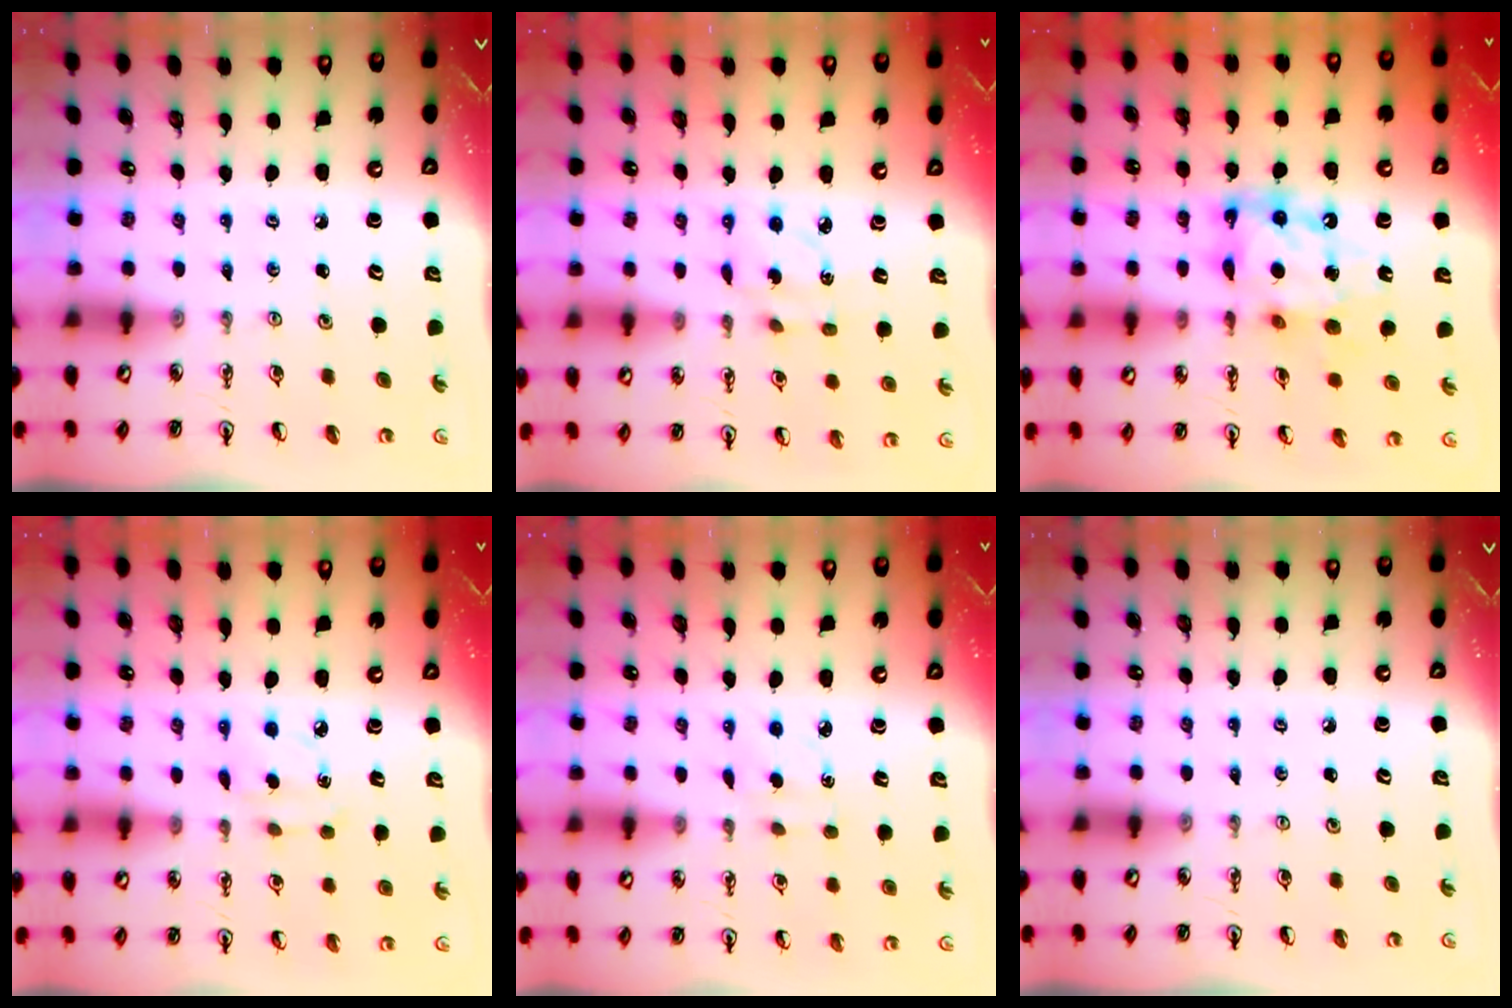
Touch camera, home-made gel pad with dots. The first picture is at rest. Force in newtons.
{"total": 4.2, "press": 4.2, "slide": 0.3}
{"total": 12.2, "press": 12.1, "slide": 1.3}
{"total": 2.8, "press": 2.8, "slide": 0.4}
{"total": 2.8, "press": 2.7, "slide": 0.7}
{"total": 0.0}